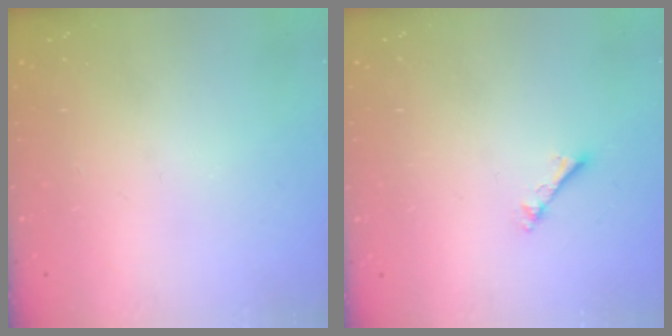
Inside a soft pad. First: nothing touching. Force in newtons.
{"total": 1.7, "press": 1.7, "slide": 0.3}